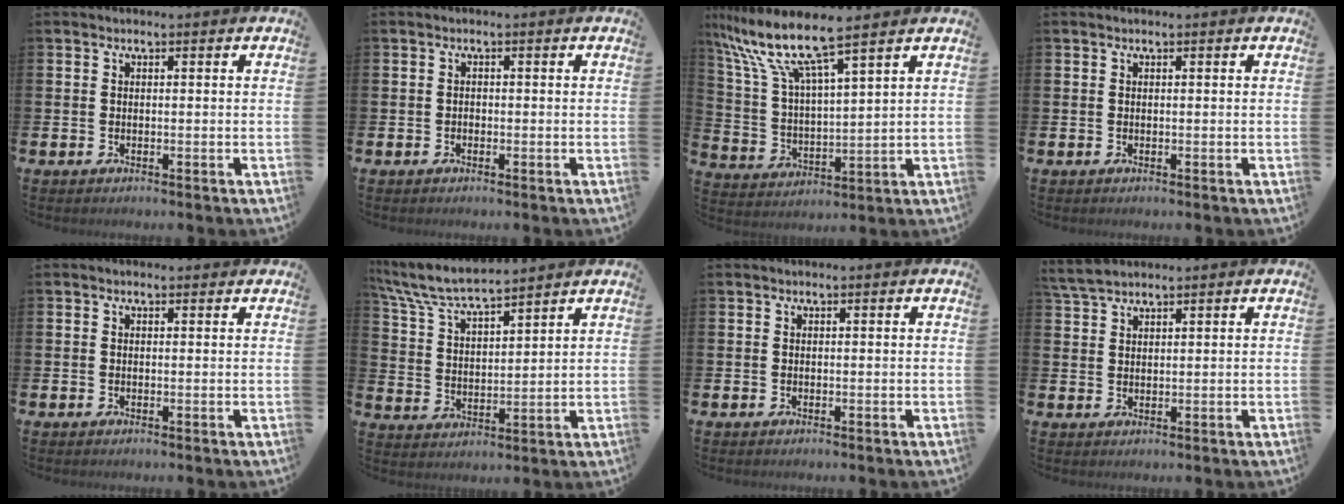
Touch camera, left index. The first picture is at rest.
{"total": 0.7, "force": [-0.6, 0.4, 0.1], "torque": [-0.009, 0.004, -0.011]}
{"total": 9.7, "force": [8.2, 0.9, 5.1], "torque": [-0.138, -0.043, 0.139]}
{"total": 0.0}
{"total": 0.0}
{"total": 7.2, "force": [6.8, 0.7, 2.3], "torque": [-0.077, -0.035, 0.120]}
{"total": 0.0}
{"total": 2.9, "force": [2.8, 0.6, 0.8], "torque": [-0.021, -0.003, 0.052]}